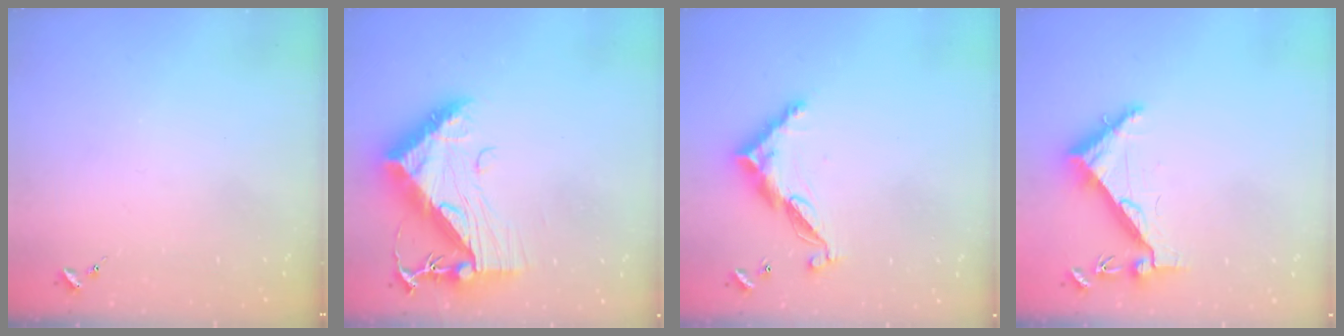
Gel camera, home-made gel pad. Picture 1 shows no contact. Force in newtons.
{"total": 13.5, "press": 13.5, "slide": 1.2}
{"total": 11.7, "press": 11.7, "slide": 0.3}
{"total": 6.3, "press": 6.2, "slide": 0.7}